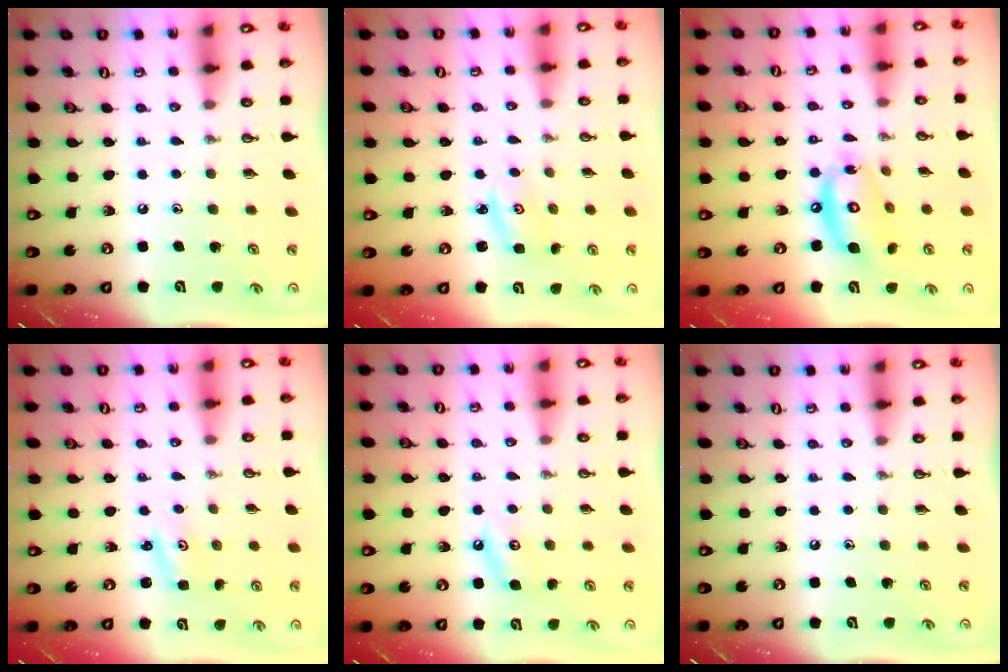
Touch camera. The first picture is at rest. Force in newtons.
{"total": 2.3, "press": 2.3, "slide": 0.2}
{"total": 14.0, "press": 13.9, "slide": 1.5}
{"total": 1.8, "press": 1.8, "slide": 0.3}
{"total": 4.4, "press": 4.3, "slide": 0.9}
{"total": 0.0}